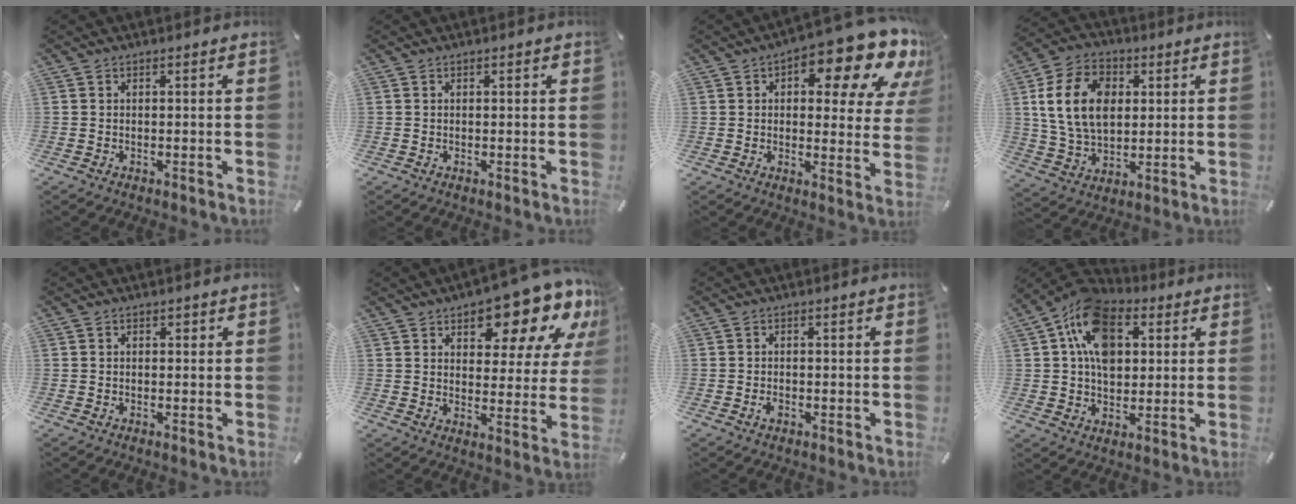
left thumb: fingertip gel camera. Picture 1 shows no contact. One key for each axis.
{"total": 0.0}
{"total": 17.1, "fx": 10.1, "fy": 7.0, "fz": 11.9, "tx": -0.153, "ty": -0.070, "tz": 0.162}
{"total": 14.1, "fx": 2.7, "fy": 10.5, "fz": 8.9, "tx": -0.183, "ty": 0.012, "tz": 0.050}
{"total": 0.8, "fx": 0.1, "fy": 0.8, "fz": 0.3, "tx": 0.001, "ty": 0.002, "tz": -0.002}
{"total": 15.4, "fx": 11.1, "fy": 6.5, "fz": 8.4, "tx": -0.105, "ty": -0.085, "tz": 0.184}
{"total": 1.3, "fx": -0.7, "fy": 0.7, "fz": 0.9, "tx": -0.017, "ty": 0.001, "tz": -0.013}
{"total": 14.7, "fx": 4.4, "fy": 10.8, "fz": 8.9, "tx": -0.165, "ty": -0.005, "tz": 0.083}